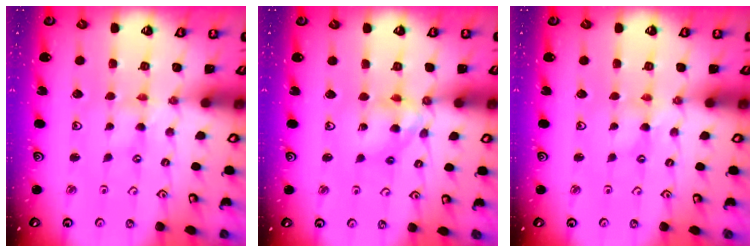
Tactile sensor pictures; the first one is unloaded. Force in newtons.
{"total": 10.2, "press": 10.2, "slide": 1.0}
{"total": 1.2, "press": 1.1, "slide": 0.2}